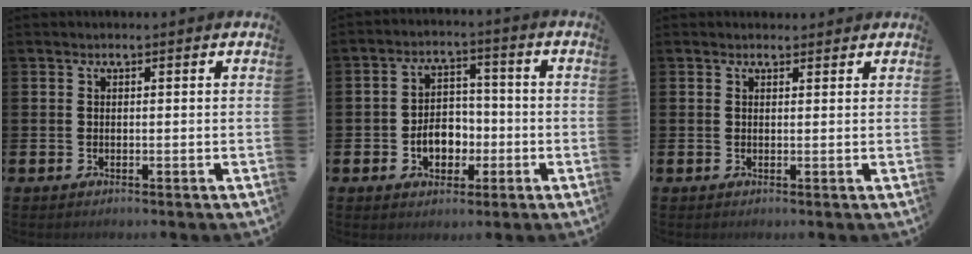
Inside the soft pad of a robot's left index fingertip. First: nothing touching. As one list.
[{"total": 5.4, "force": [-1.7, 4.0, 3.2], "torque": [-0.040, 0.003, -0.039]}, {"total": 1.0, "force": [0.8, 0.5, 0.1], "torque": [0.018, -0.002, 0.011]}]